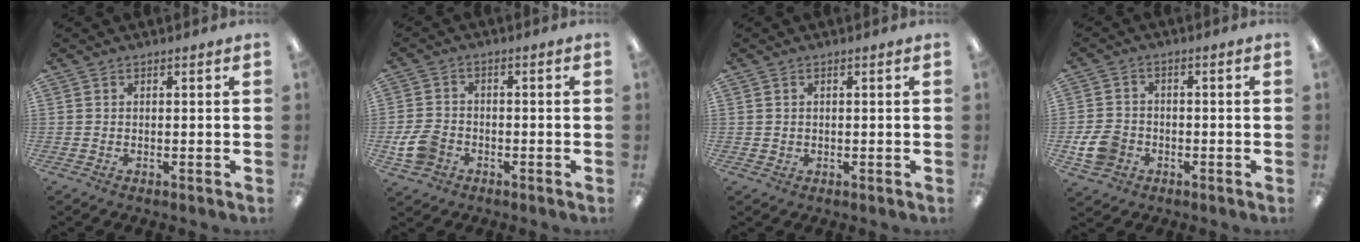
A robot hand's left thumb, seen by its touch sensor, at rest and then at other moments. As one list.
[{"total": 6.8, "force": [-2.6, 5.2, 3.5], "torque": [-0.080, 0.014, -0.047]}, {"total": 0.9, "force": [0.3, 0.9, -0.1], "torque": [0.000, 0.005, 0.004]}, {"total": 7.1, "force": [-2.4, 5.8, 3.3], "torque": [-0.071, 0.013, -0.044]}]